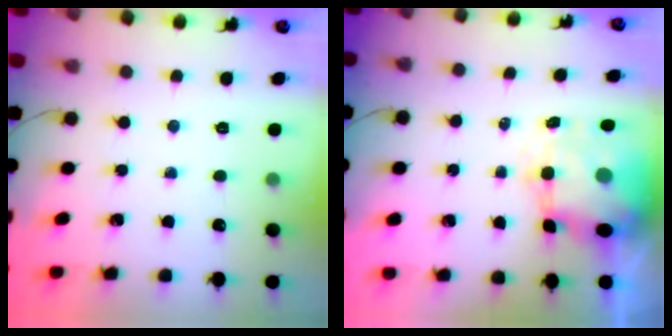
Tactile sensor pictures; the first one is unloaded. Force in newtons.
{"total": 8.6, "press": 8.3, "slide": 1.9}